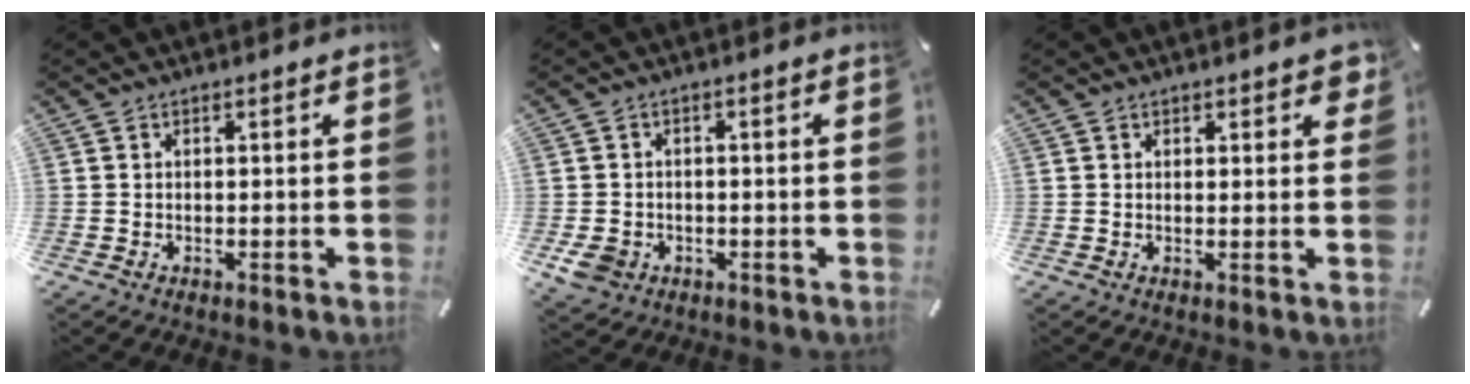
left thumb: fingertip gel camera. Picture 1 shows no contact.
{"total": 4.9, "force": [-1.7, 4.1, 2.1], "torque": [-0.052, 0.003, -0.031]}
{"total": 2.0, "force": [1.3, 1.1, 1.1], "torque": [-0.008, -0.002, 0.020]}